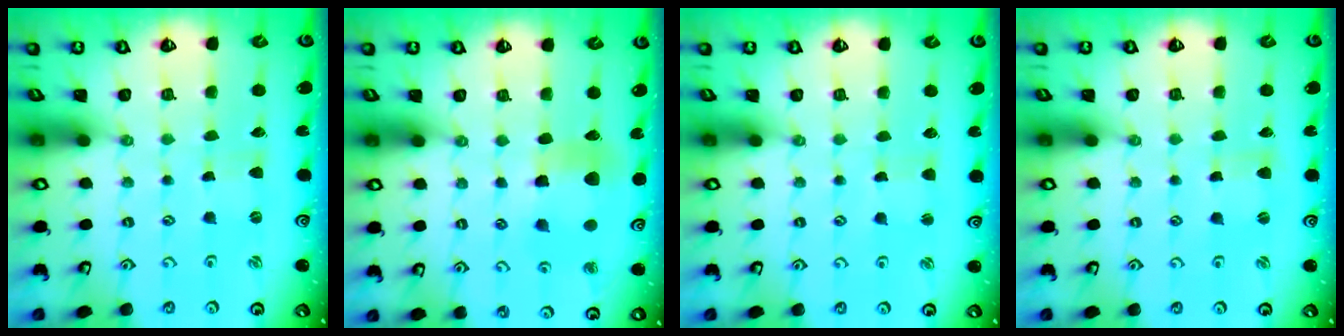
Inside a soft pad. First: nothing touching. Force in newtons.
{"total": 8.9, "press": 8.8, "slide": 1.2}
{"total": 2.2, "press": 2.1, "slide": 0.3}
{"total": 1.0, "press": 1.0, "slide": 0.2}